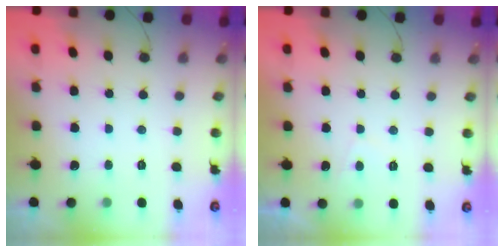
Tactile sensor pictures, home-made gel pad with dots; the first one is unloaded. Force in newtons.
{"total": 0.9, "press": 0.7, "slide": 0.5}